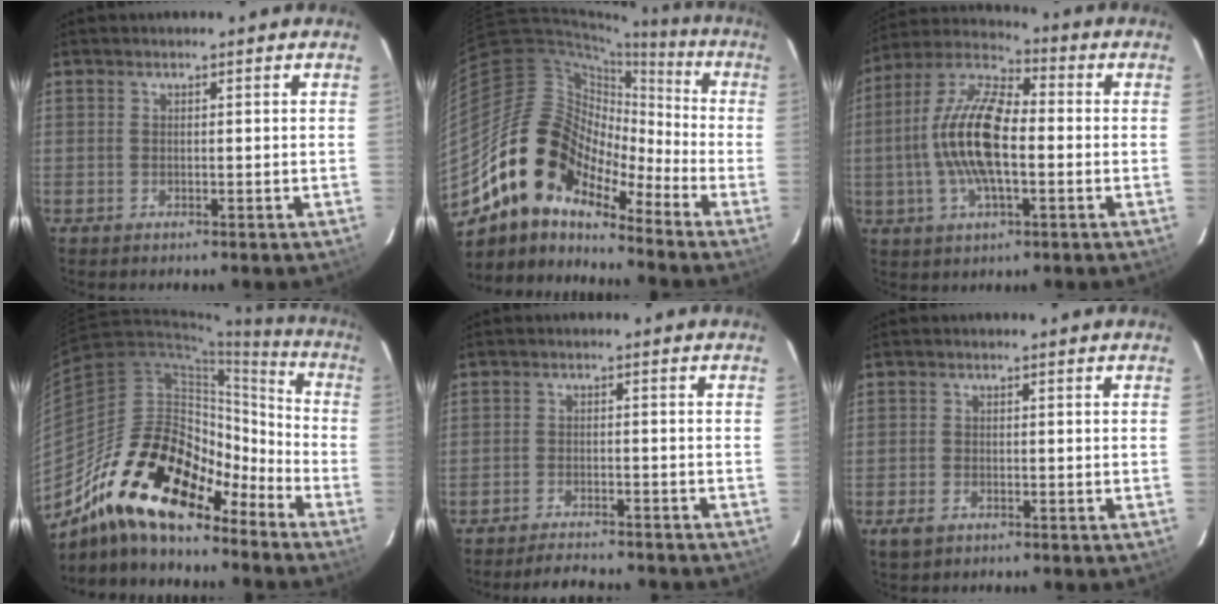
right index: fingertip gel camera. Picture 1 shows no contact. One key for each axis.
{"total": 16.1, "fx": -11.2, "fy": 8.4, "fz": 8.1, "tx": -0.144, "ty": 0.011, "tz": -0.222}
{"total": 15.5, "fx": -1.4, "fy": 6.4, "fz": 14.0, "tx": -0.280, "ty": 0.010, "tz": -0.034}
{"total": 22.9, "fx": -16.0, "fy": 10.2, "fz": 12.8, "tx": -0.232, "ty": 0.005, "tz": -0.273}
{"total": 9.4, "fx": -8.6, "fy": 1.9, "fz": 3.3, "tx": -0.081, "ty": -0.008, "tz": -0.124}
{"total": 3.0, "fx": -1.9, "fy": 1.8, "fz": 1.6, "tx": -0.036, "ty": -0.005, "tz": -0.033}